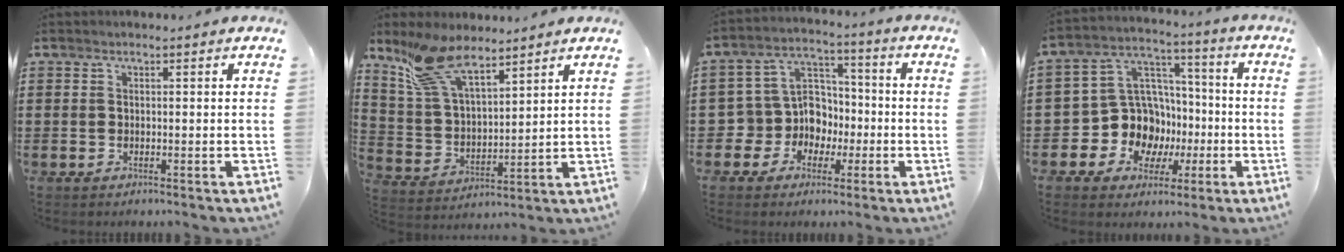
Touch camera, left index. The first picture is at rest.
{"total": 11.2, "force": [8.6, 3.6, 6.2], "torque": [-0.154, -0.019, 0.161]}
{"total": 8.4, "force": [-1.4, 8.1, 2.1], "torque": [-0.089, -0.002, -0.026]}
{"total": 12.0, "force": [-3.1, 10.9, 4.0], "torque": [-0.126, 0.007, -0.045]}